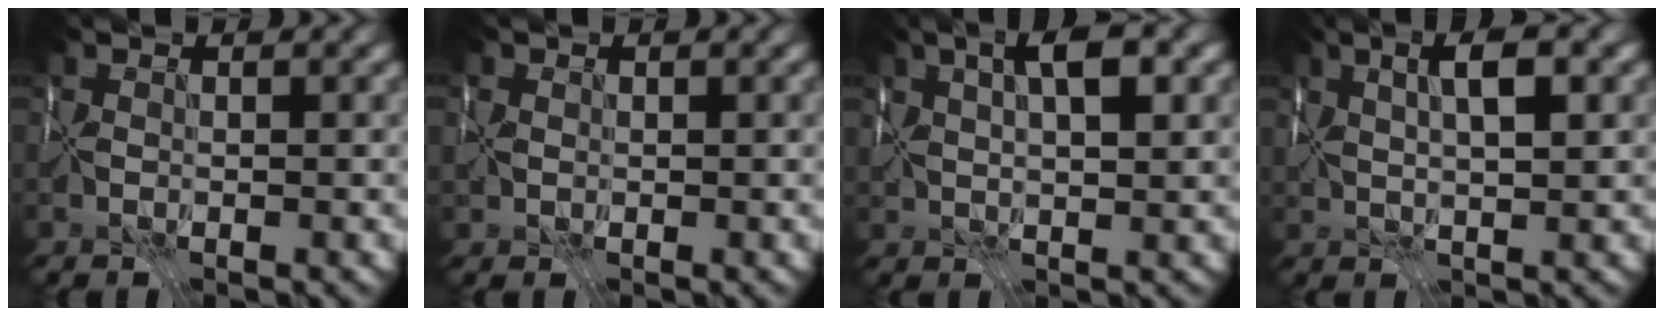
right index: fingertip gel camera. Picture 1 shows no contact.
{"total": 1.3, "force": [0.2, 1.3, 0.2], "torque": [-0.006, 0.000, 0.002]}
{"total": 5.3, "force": [2.0, 2.0, 4.5], "torque": [-0.081, 0.007, 0.031]}
{"total": 4.3, "force": [1.5, 1.2, 3.9], "torque": [-0.075, 0.007, 0.023]}